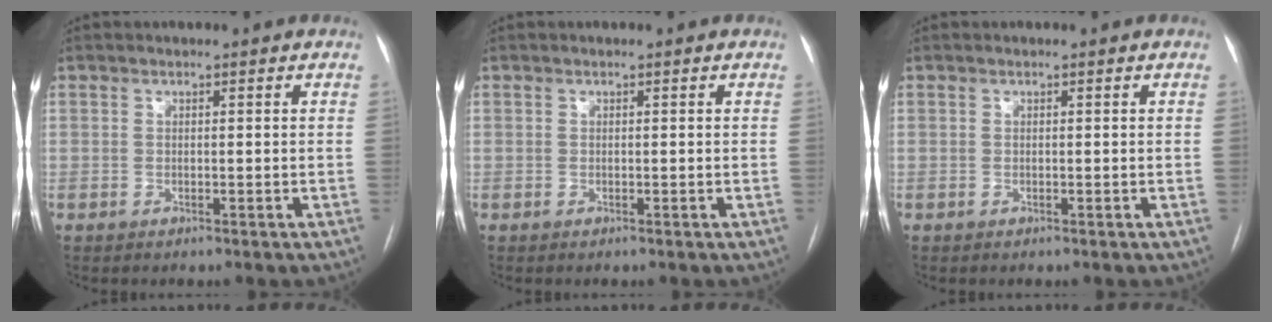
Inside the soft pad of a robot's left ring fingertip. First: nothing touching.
{"total": 0.0}
{"total": 0.0}